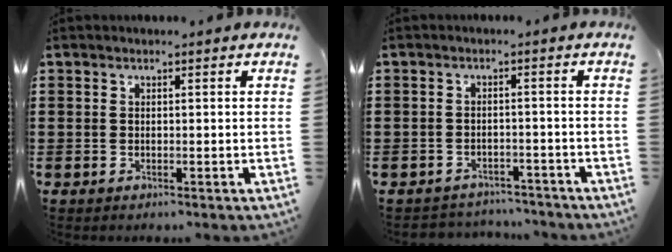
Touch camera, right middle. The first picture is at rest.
{"total": 2.4, "force": [-2.4, 0.5, -0.2], "torque": [-0.005, 0.000, -0.053]}